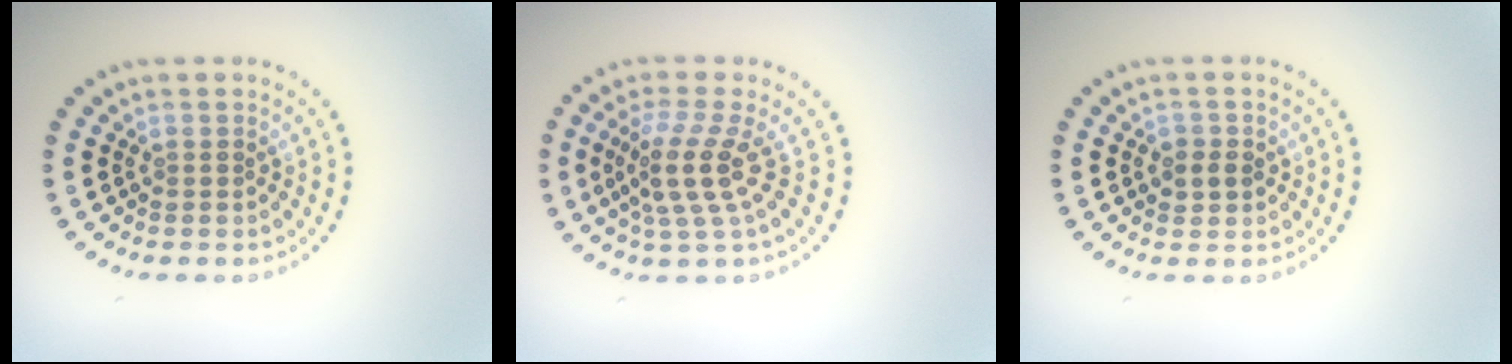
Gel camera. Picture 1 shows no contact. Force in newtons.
{"total": 3.9, "press": 2.9, "slide": 2.7}
{"total": 1.5, "press": 1.4, "slide": 0.5}